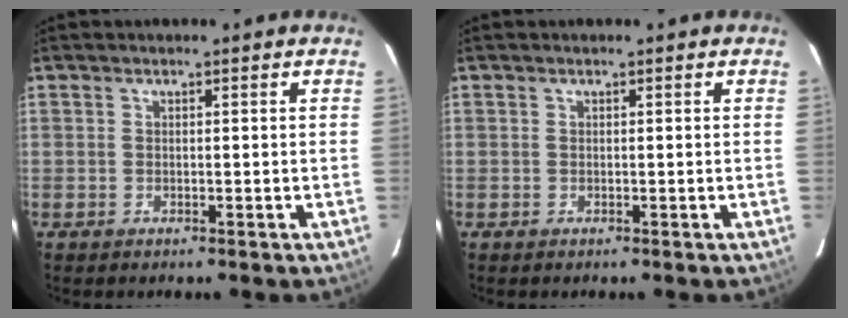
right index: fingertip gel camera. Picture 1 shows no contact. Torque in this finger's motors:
{"motor_torque": [-0.06, -0.05, 0.06, 0.01]}